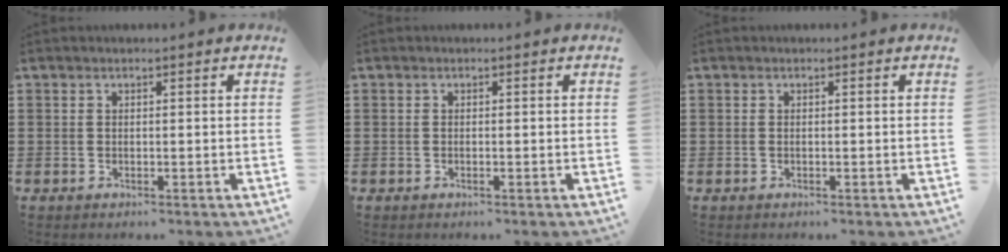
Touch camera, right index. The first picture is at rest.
{"total": 0.0}
{"total": 0.0}